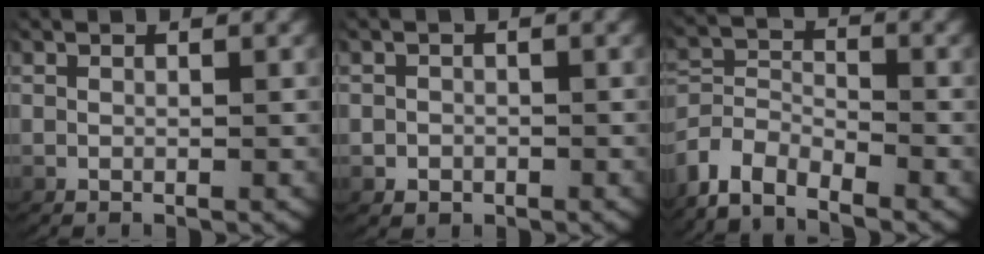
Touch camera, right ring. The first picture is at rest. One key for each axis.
{"total": 1.3, "fx": -0.7, "fy": 1.1, "fz": 0.1, "tx": -0.004, "ty": -0.009, "tz": -0.006}
{"total": 6.9, "fx": -3.9, "fy": 5.3, "fz": 2.1, "tx": -0.069, "ty": -0.033, "tz": -0.064}